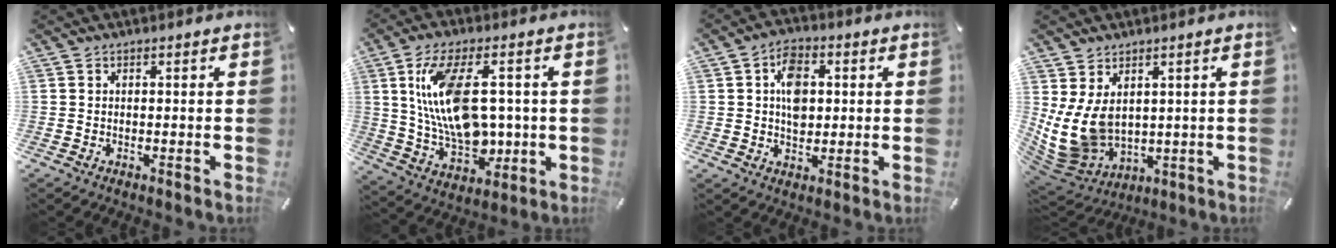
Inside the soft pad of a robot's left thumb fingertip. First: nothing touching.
{"total": 16.6, "force": [3.0, 9.6, 13.2], "torque": [-0.250, -0.001, 0.051]}
{"total": 8.1, "force": [1.2, 5.8, 5.5], "torque": [-0.070, 0.001, 0.018]}
{"total": 11.4, "force": [2.7, 9.1, 6.4], "torque": [-0.157, -0.031, 0.055]}